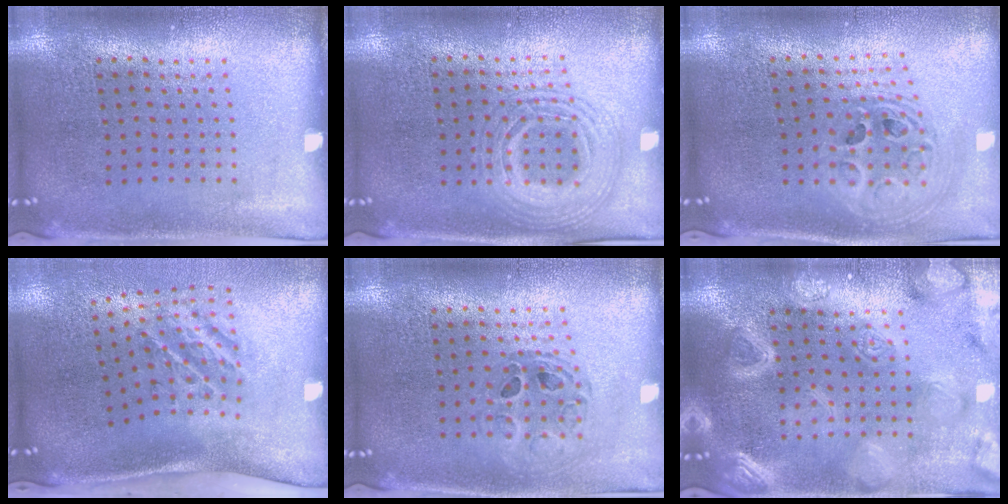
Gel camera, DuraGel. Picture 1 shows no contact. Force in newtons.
{"total": 2.6, "press": 2.6, "slide": 0.3}
{"total": 2.3, "press": 1.8, "slide": 1.4}
{"total": 2.4, "press": 1.3, "slide": 2.0}
{"total": 0.6, "press": 0.6, "slide": 0.1}
{"total": 5.6, "press": 5.6, "slide": 0.6}